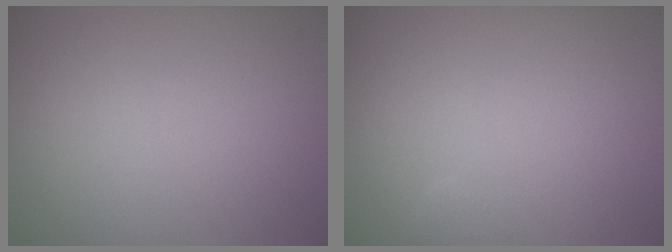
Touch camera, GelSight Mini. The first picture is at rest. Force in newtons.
{"total": 0.8, "press": 0.8, "slide": 0.1}